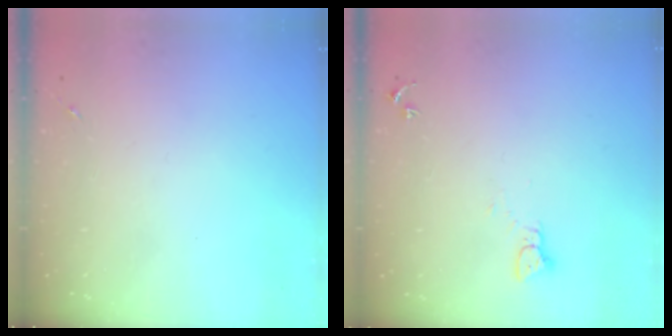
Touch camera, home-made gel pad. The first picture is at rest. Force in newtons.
{"total": 2.2, "press": 2.2, "slide": 0.2}